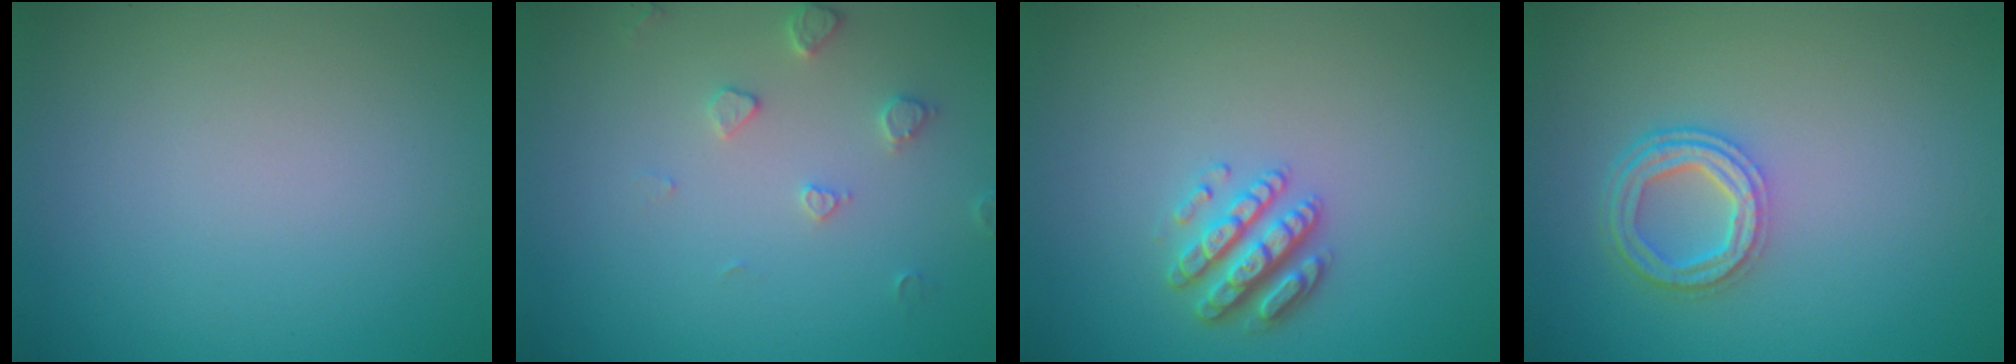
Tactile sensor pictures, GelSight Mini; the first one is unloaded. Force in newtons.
{"total": 1.9, "press": 1.8, "slide": 0.3}
{"total": 2.9, "press": 2.8, "slide": 1.1}
{"total": 3.8, "press": 2.9, "slide": 2.4}